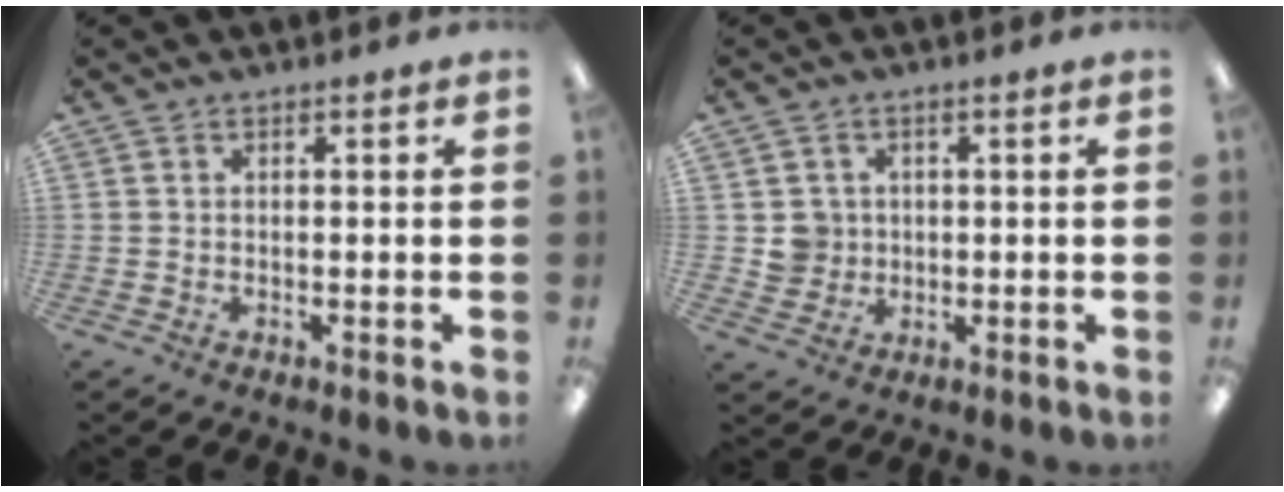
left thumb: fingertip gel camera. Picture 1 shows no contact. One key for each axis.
{"total": 4.3, "fx": 0.5, "fy": 4.2, "fz": 0.3, "tx": -0.002, "ty": 0.003, "tz": 0.008}